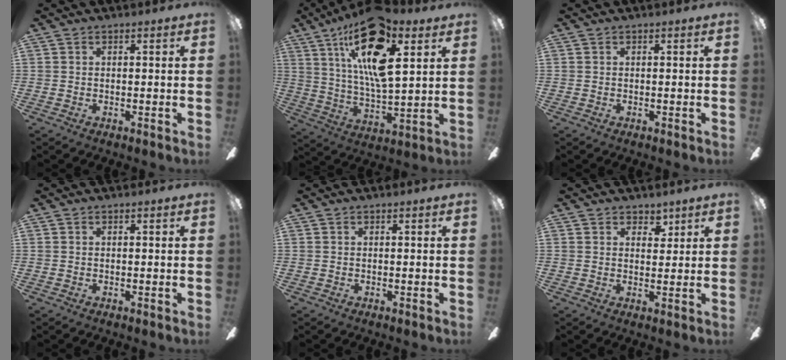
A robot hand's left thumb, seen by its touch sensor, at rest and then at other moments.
{"total": 21.4, "force": [10.9, 7.6, 16.7], "torque": [-0.316, -0.040, 0.174]}
{"total": 0.0}
{"total": 0.0}
{"total": 0.0}
{"total": 3.1, "force": [2.4, 1.8, 0.7], "torque": [0.005, -0.012, 0.039]}